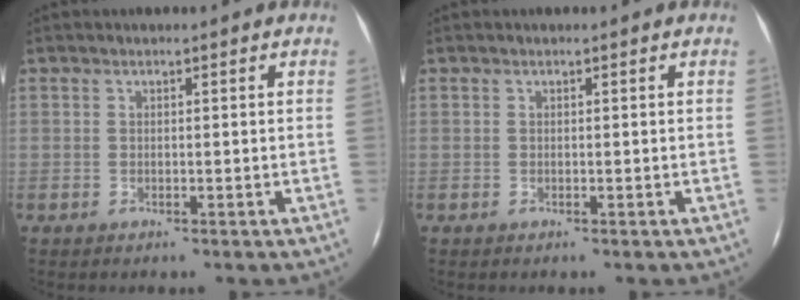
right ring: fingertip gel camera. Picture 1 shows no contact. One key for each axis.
{"total": 0.0}